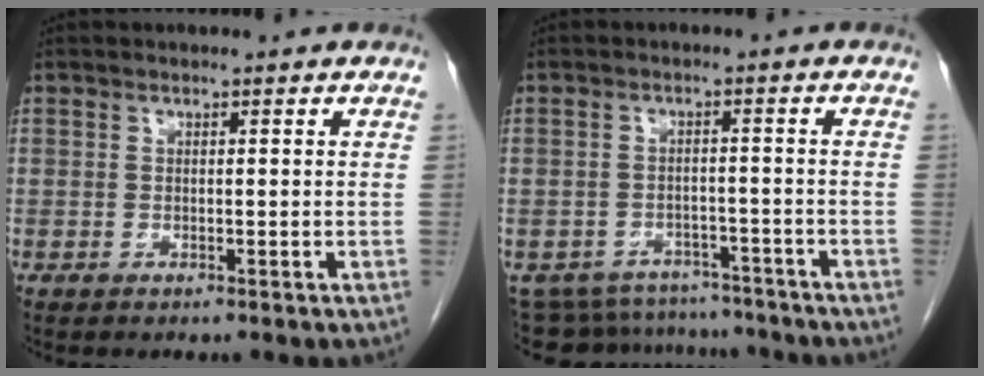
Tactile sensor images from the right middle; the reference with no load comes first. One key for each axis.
{"total": 10.9, "fx": -10.2, "fy": 3.7, "fz": 0.7, "tx": -0.013, "ty": 0.016, "tz": -0.128}